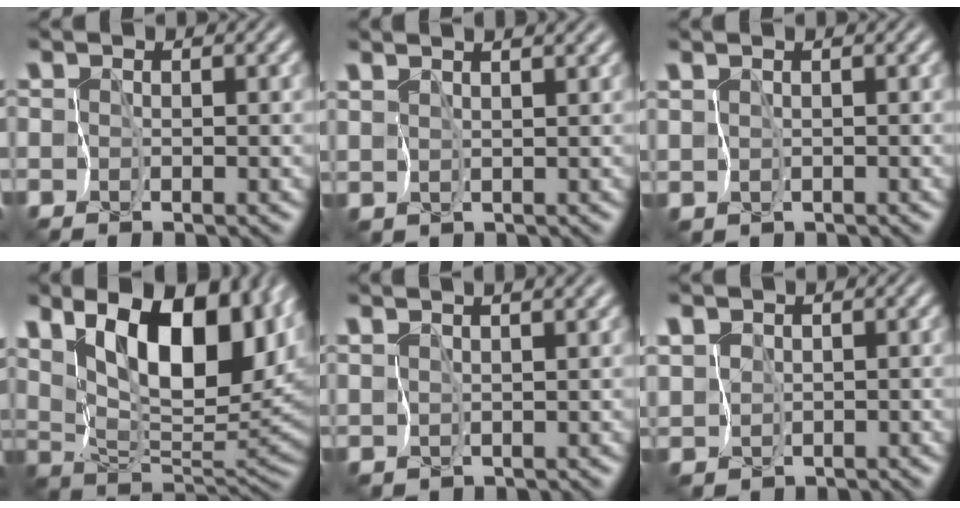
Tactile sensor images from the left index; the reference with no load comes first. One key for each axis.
{"total": 2.9, "fx": 2.4, "fy": 0.8, "fz": 1.5, "tx": -0.040, "ty": 0.015, "tz": 0.037}
{"total": 0.0}
{"total": 15.0, "fx": 6.4, "fy": 6.3, "fz": 12.0, "tx": -0.193, "ty": 0.007, "tz": 0.108}
{"total": 3.3, "fx": 2.4, "fy": 0.8, "fz": 2.1, "tx": -0.044, "ty": 0.019, "tz": 0.038}
{"total": 2.1, "fx": 0.4, "fy": 1.9, "fz": 0.5, "tx": -0.032, "ty": 0.008, "tz": 0.010}